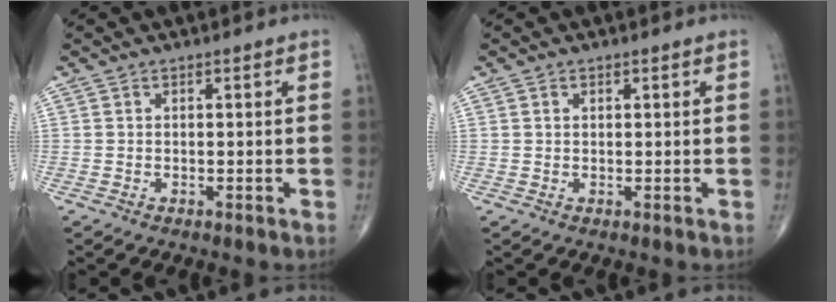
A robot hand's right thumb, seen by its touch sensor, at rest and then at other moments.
{"total": 0.6, "force": [0.3, 0.4, 0.3], "torque": [-0.005, -0.002, 0.006]}